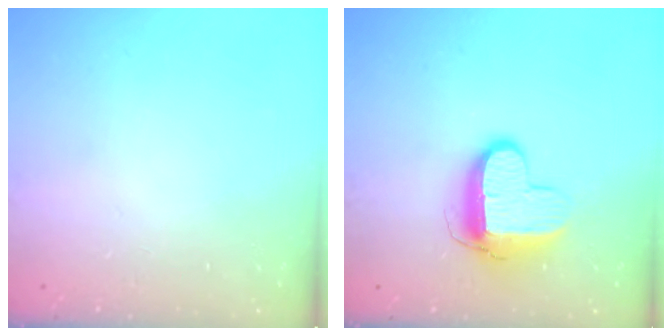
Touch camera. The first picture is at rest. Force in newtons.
{"total": 11.1, "press": 11.1, "slide": 0.8}